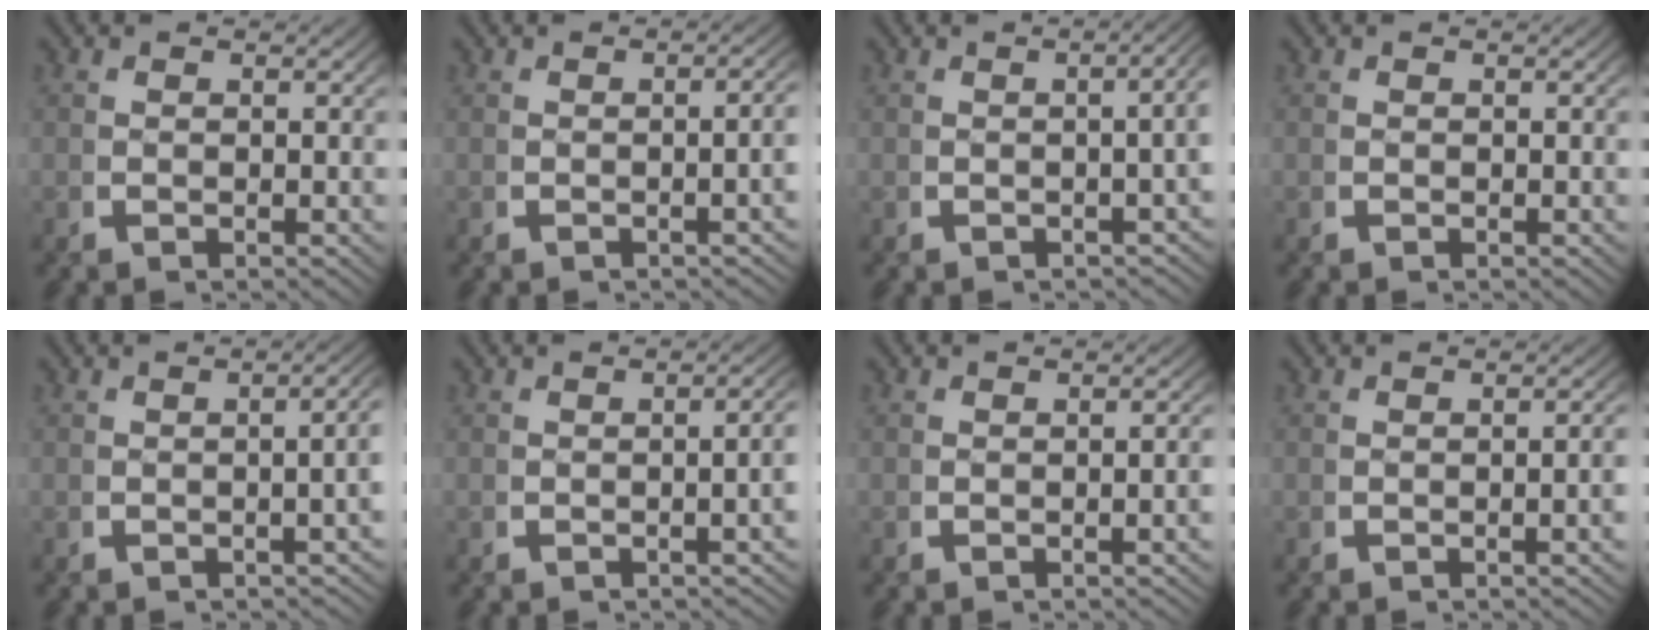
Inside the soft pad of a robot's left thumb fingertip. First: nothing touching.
{"total": 2.4, "force": [-0.5, 0.4, 2.3], "torque": [-0.031, 0.006, -0.007]}
{"total": 4.6, "force": [-0.4, 2.0, 4.1], "torque": [-0.039, 0.020, -0.013]}
{"total": 0.0}
{"total": 3.9, "force": [-0.6, 1.2, 3.7], "torque": [-0.041, 0.012, -0.010]}
{"total": 3.0, "force": [-0.4, 0.6, 2.9], "torque": [-0.037, 0.009, -0.008]}
{"total": 1.3, "force": [-0.4, 0.1, 1.3], "torque": [-0.018, 0.005, -0.005]}
{"total": 1.6, "force": [-0.4, 0.2, 1.6], "torque": [-0.022, 0.005, -0.006]}